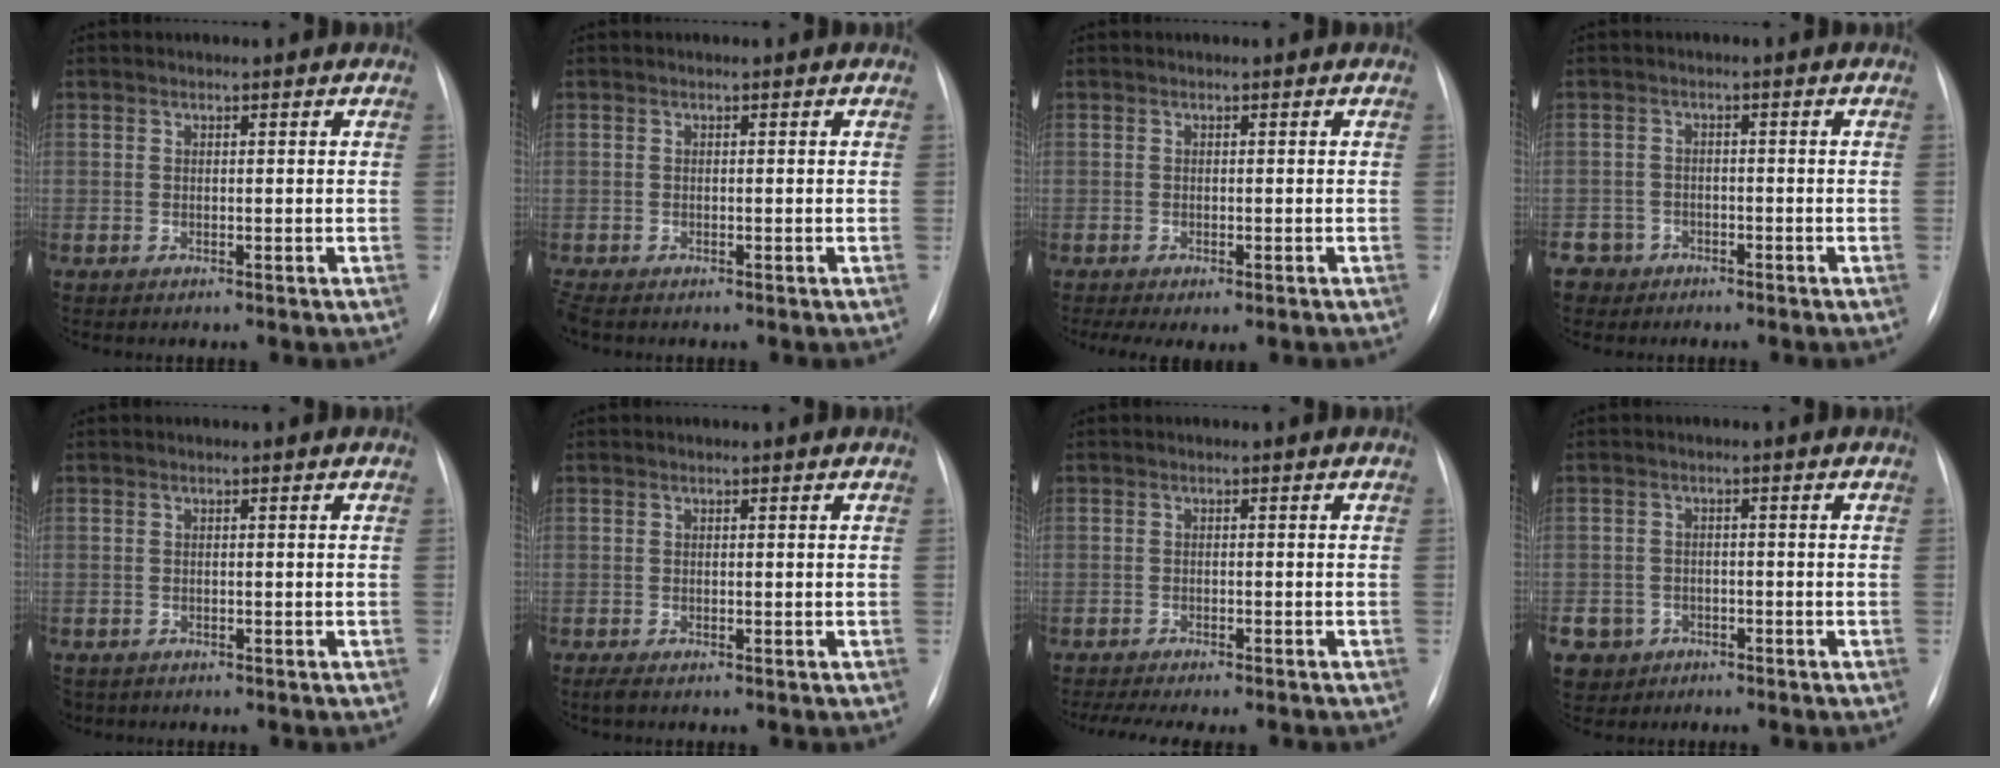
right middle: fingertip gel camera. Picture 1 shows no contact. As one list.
[{"total": 1.6, "force": [-1.3, 0.5, 0.8], "torque": [-0.017, -0.005, -0.020]}, {"total": 5.1, "force": [-3.6, 1.8, 3.2], "torque": [-0.042, -0.010, -0.050]}, {"total": 3.8, "force": [-2.6, 2.7, -0.7], "torque": [0.016, 0.009, -0.049]}, {"total": 2.6, "force": [-1.9, 1.7, 0.5], "torque": [-0.008, 0.000, -0.028]}, {"total": 1.0, "force": [-0.7, 0.2, 0.6], "torque": [-0.012, -0.003, -0.012]}, {"total": 11.2, "force": [-9.7, 2.2, 5.2], "torque": [-0.073, -0.005, -0.126]}, {"total": 6.2, "force": [-3.2, 5.3, 0.6], "torque": [-0.017, 0.008, -0.046]}]